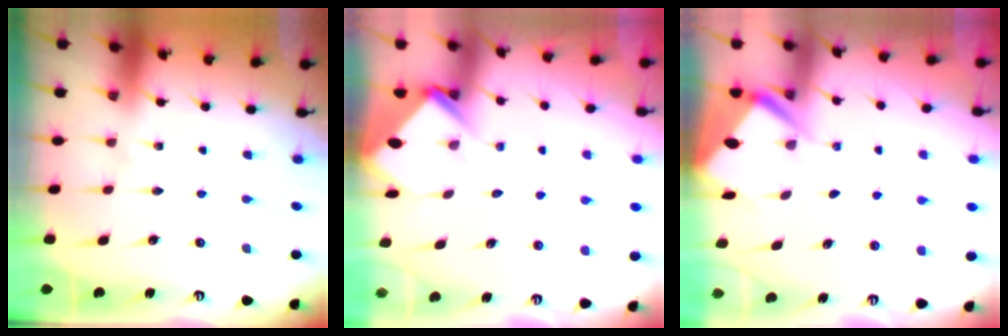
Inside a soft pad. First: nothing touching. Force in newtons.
{"total": 4.1, "press": 4.1, "slide": 0.2}
{"total": 4.0, "press": 4.0, "slide": 0.1}